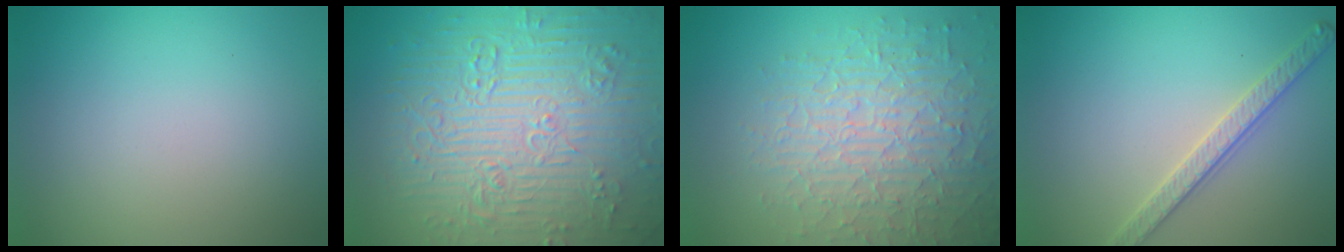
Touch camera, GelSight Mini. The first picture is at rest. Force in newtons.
{"total": 11.9, "press": 7.8, "slide": 8.9}
{"total": 7.3, "press": 5.3, "slide": 4.9}
{"total": 2.8, "press": 2.7, "slide": 0.7}